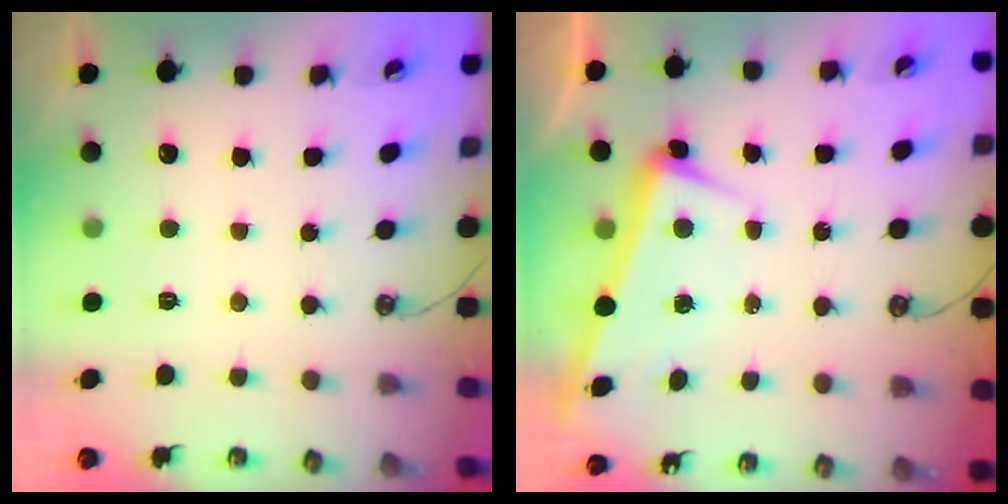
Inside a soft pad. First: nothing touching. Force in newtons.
{"total": 3.2, "press": 3.0, "slide": 1.1}